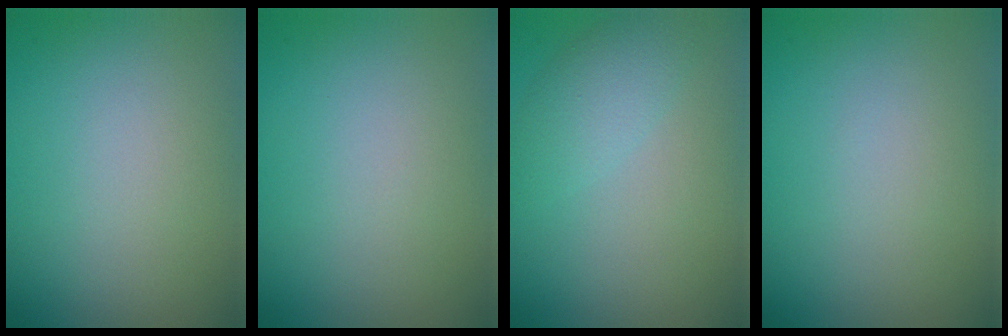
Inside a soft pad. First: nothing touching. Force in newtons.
{"total": 0.0}
{"total": 2.5, "press": 2.5, "slide": 0.1}
{"total": 0.0}